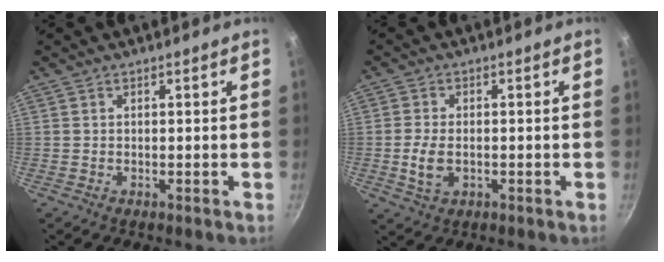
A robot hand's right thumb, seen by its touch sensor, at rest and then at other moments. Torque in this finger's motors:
{"motor_torque": [-0.51, 0.09, 0.45, 0.48, 0.04]}